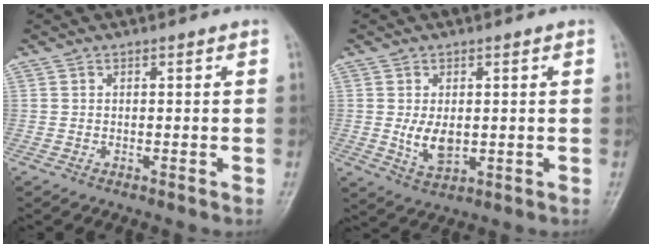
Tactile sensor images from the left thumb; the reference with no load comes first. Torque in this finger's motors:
{"motor_torque": [0.87, 1.10, 0.60, -0.10, 0.06]}